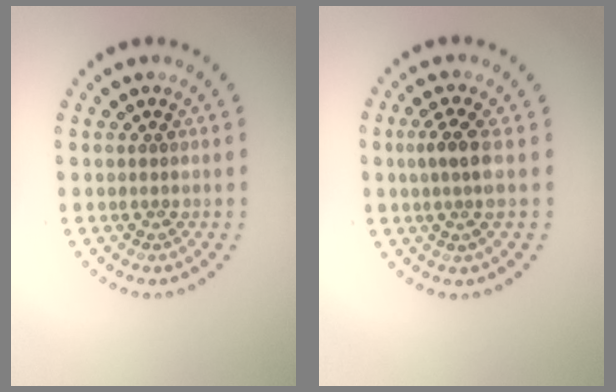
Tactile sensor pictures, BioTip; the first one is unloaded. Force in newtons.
{"total": 2.6, "press": 2.0, "slide": 1.6}